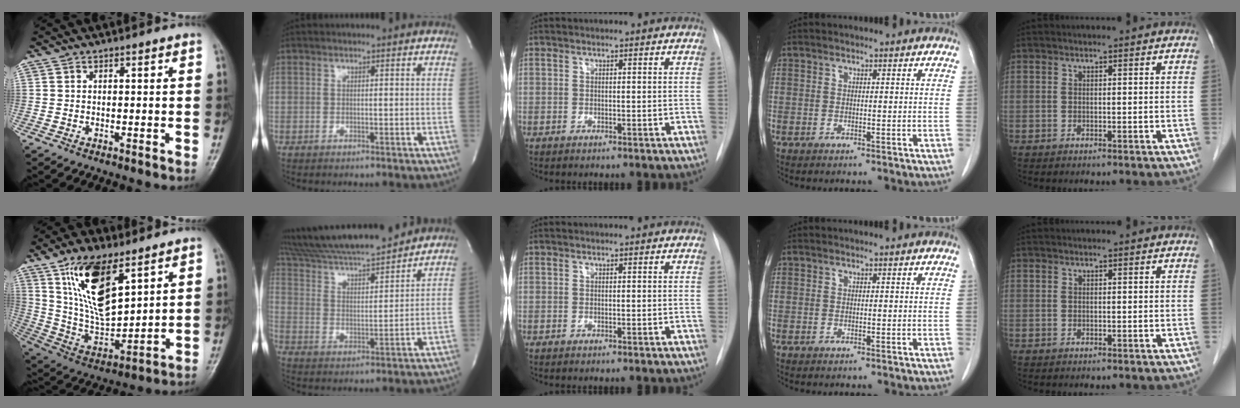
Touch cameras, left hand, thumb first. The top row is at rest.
{"thumb": {"total": 17.2, "force": [8.6, 7.6, 12.8], "torque": [-0.210, -0.042, 0.173]}, "index": {"total": 19.1, "force": [17.2, 1.7, 8.2], "torque": [-0.150, 0.015, 0.285]}}